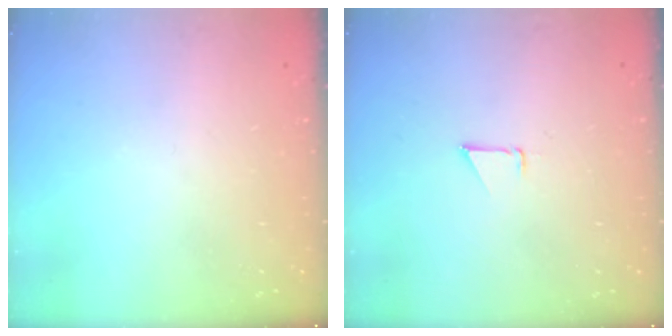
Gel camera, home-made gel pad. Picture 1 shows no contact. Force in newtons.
{"total": 0.9, "press": 0.9, "slide": 0.1}